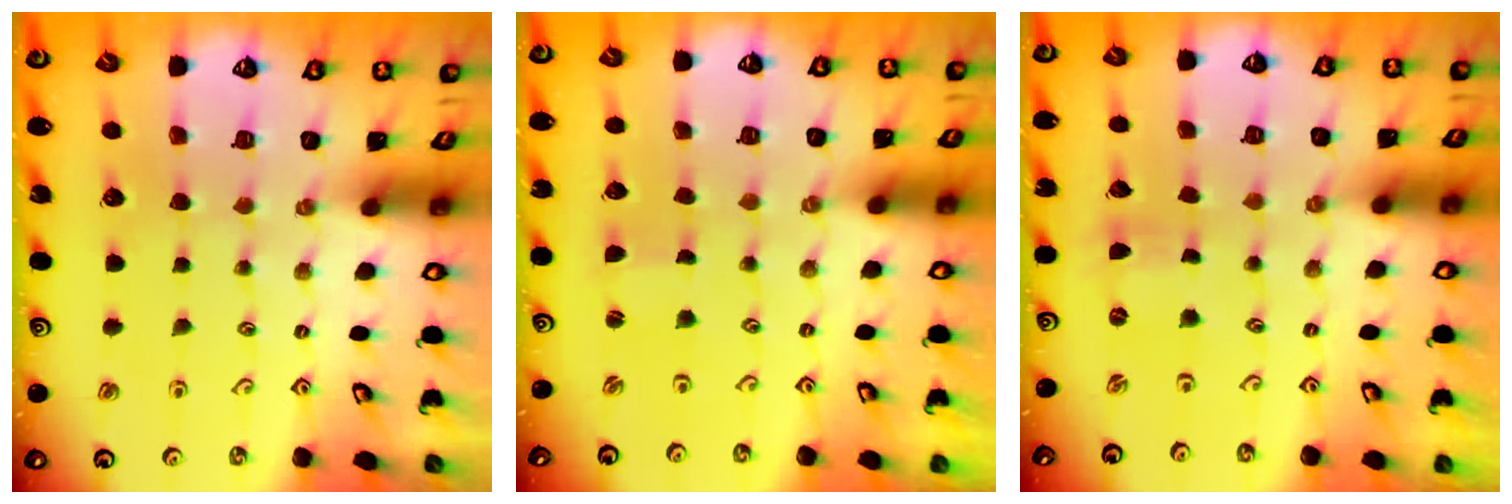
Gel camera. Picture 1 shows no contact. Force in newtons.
{"total": 0.0}
{"total": 0.0}